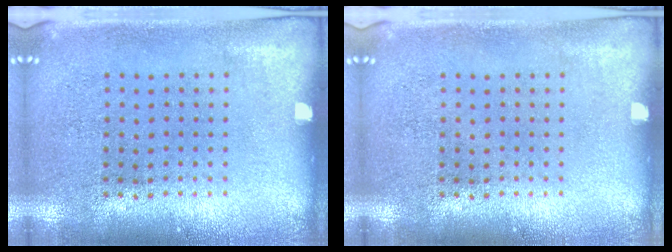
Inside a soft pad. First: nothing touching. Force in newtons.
{"total": 0.0}